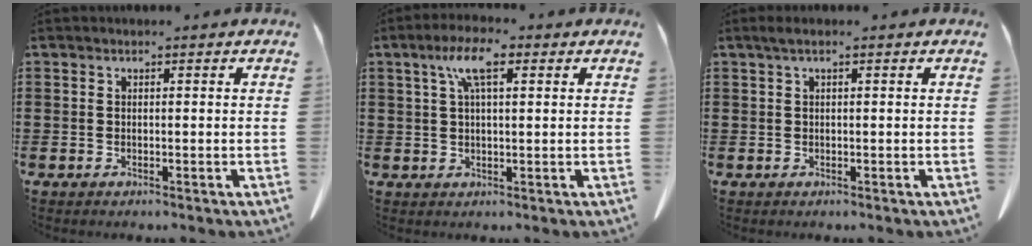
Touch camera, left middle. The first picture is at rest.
{"total": 6.1, "force": [2.6, 1.9, 5.2], "torque": [-0.109, 0.013, 0.042]}
{"total": 1.0, "force": [0.2, 0.1, 0.9], "torque": [-0.017, 0.001, 0.004]}